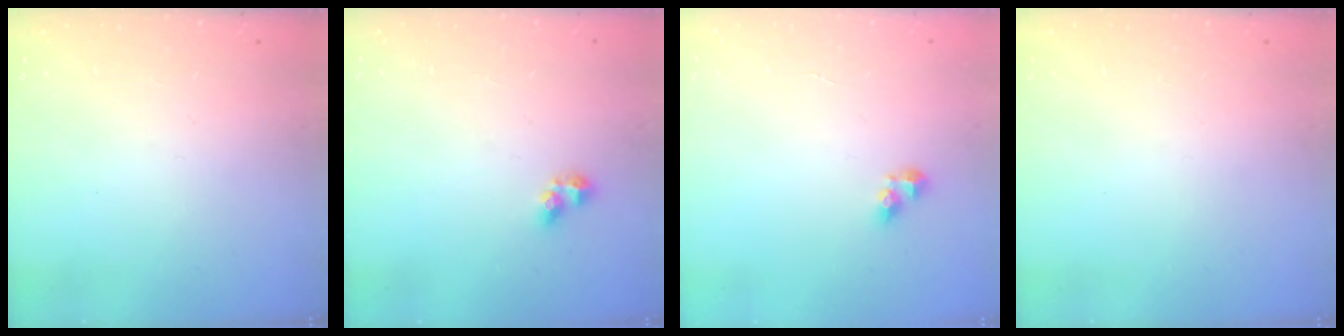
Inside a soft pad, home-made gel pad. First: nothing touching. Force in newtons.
{"total": 3.3, "press": 3.3, "slide": 0.2}
{"total": 5.0, "press": 5.0, "slide": 0.6}
{"total": 0.0}